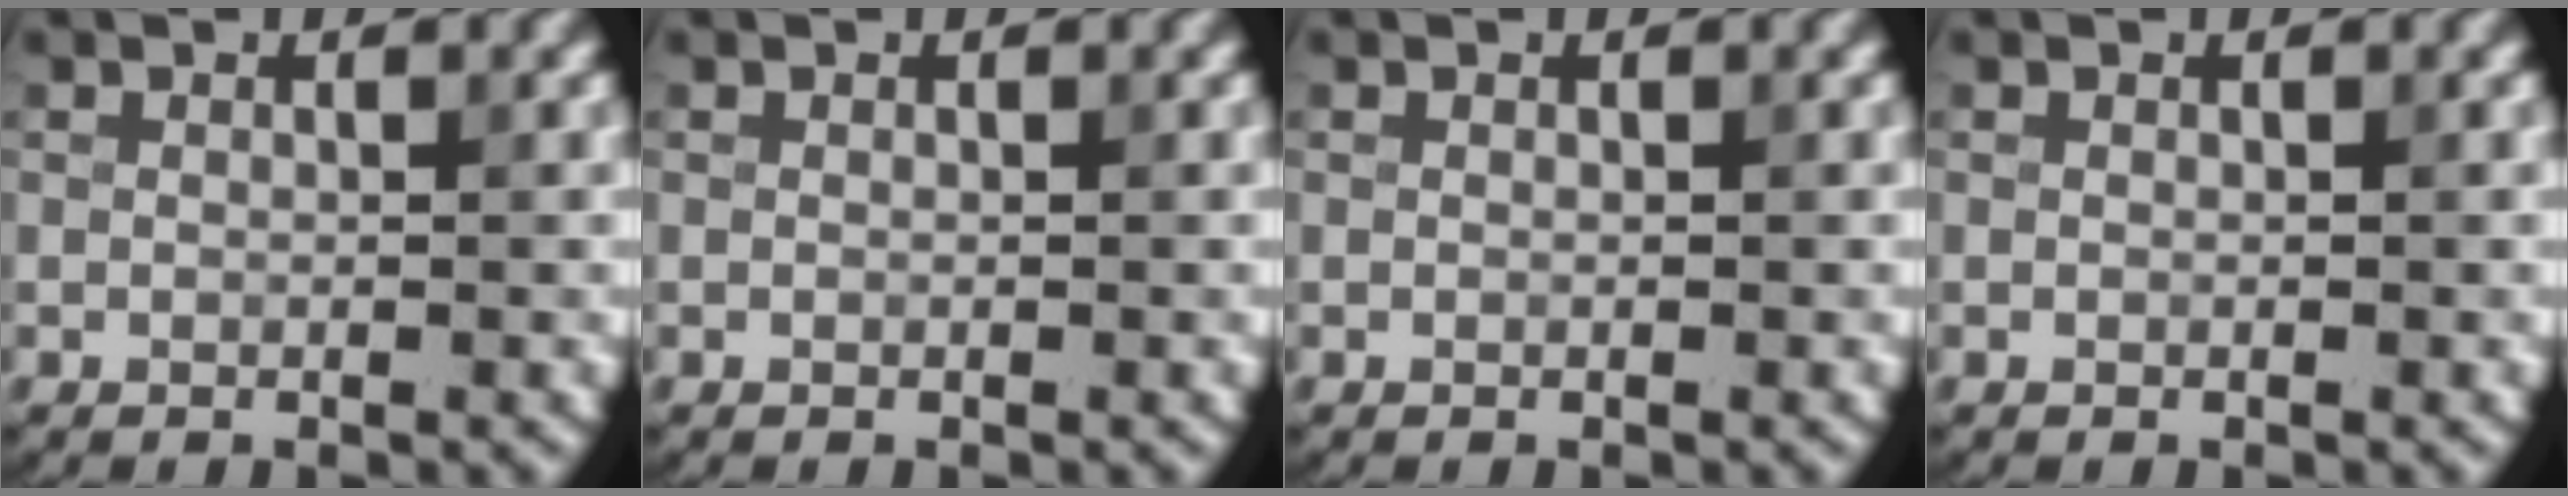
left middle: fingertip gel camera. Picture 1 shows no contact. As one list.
[{"total": 0.0}, {"total": 0.0}, {"total": 0.0}]